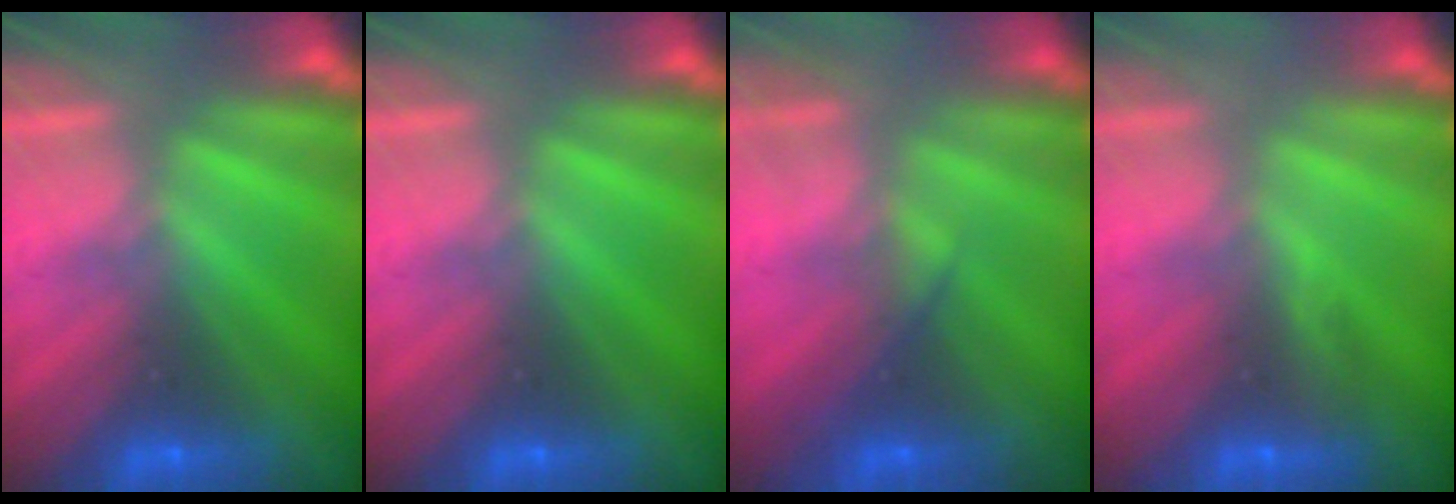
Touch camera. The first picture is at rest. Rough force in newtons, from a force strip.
{"total": 0.0}
{"total": 2.1}
{"total": 3.0}